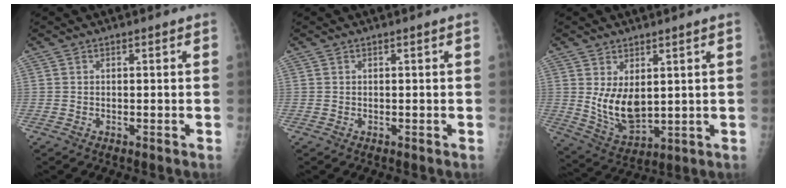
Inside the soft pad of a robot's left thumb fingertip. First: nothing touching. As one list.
[{"total": 0.0}, {"total": 8.8, "force": [1.8, 4.6, 7.3], "torque": [-0.117, -0.028, 0.056]}]